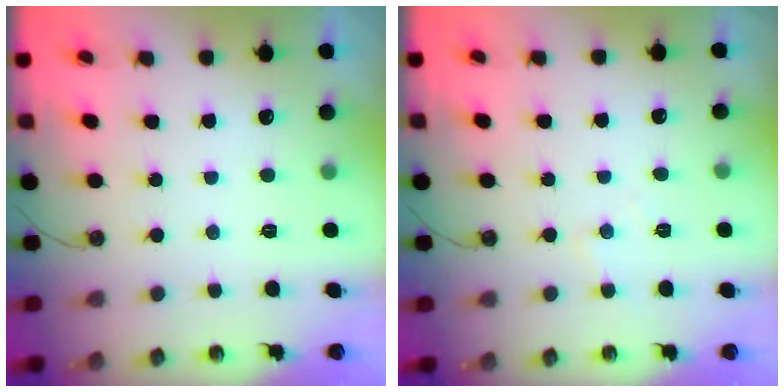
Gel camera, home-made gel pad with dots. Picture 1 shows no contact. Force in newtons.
{"total": 4.4, "press": 4.3, "slide": 0.6}